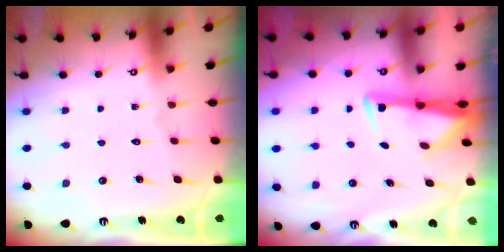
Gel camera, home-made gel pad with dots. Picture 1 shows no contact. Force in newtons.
{"total": 2.9, "press": 2.8, "slide": 0.9}